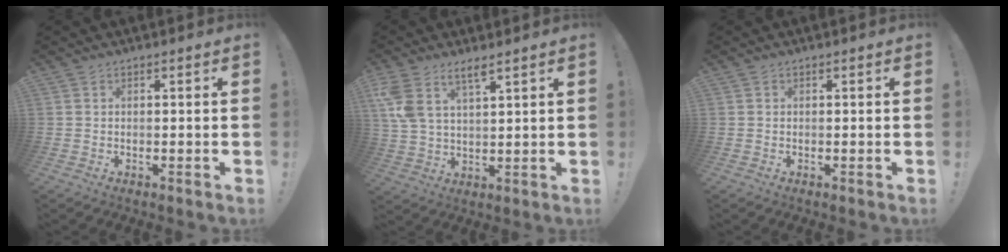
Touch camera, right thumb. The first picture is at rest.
{"total": 7.9, "force": [5.4, 3.2, 4.9], "torque": [-0.096, -0.017, 0.102]}
{"total": 0.0}